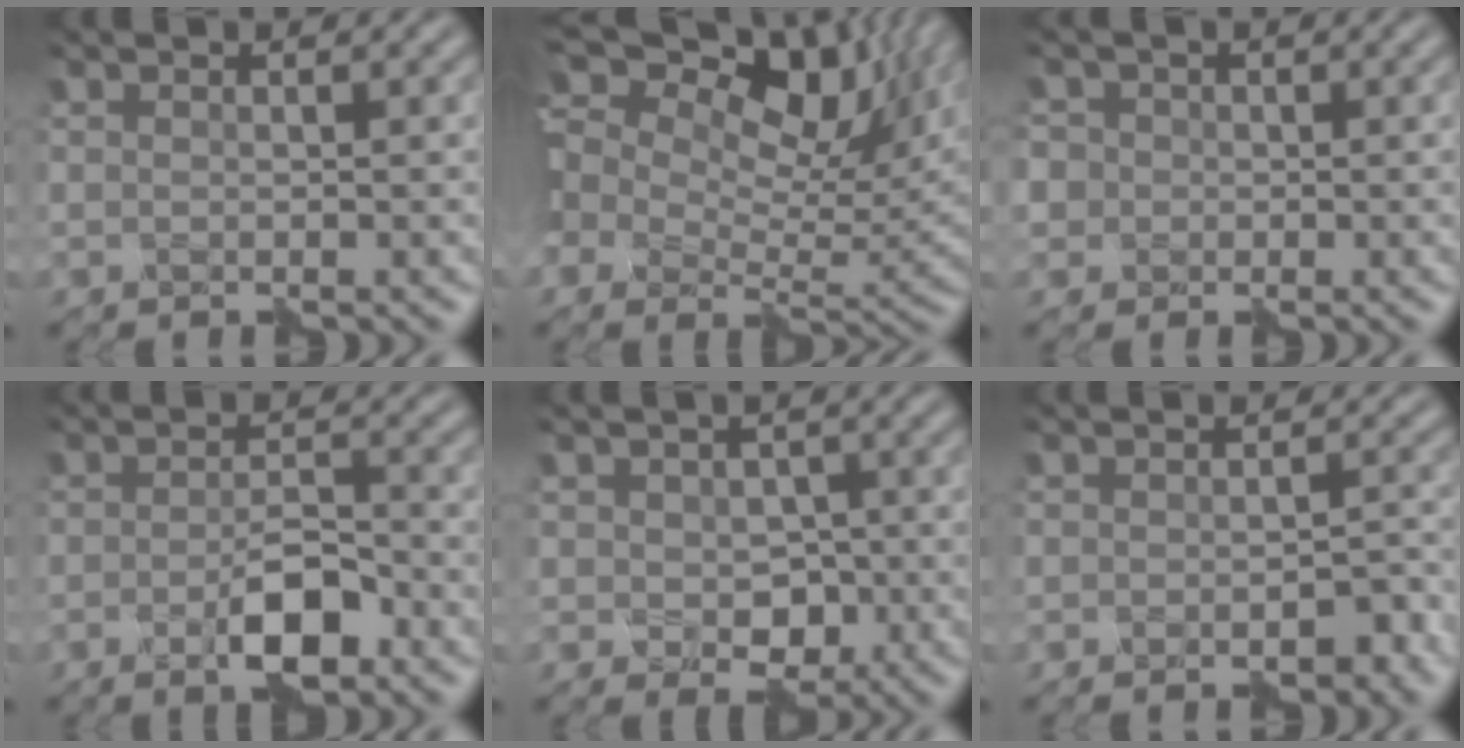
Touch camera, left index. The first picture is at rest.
{"total": 17.3, "force": [8.3, 9.5, 11.8], "torque": [-0.244, 0.058, 0.122]}
{"total": 3.1, "force": [0.2, 3.0, 0.6], "torque": [-0.015, 0.016, -0.005]}
{"total": 3.7, "force": [-2.0, 1.4, 2.8], "torque": [-0.046, -0.001, -0.037]}
{"total": 3.2, "force": [-0.9, 2.5, 1.7], "torque": [-0.029, -0.007, -0.012]}
{"total": 1.8, "force": [-1.2, 0.8, 1.0], "torque": [-0.009, -0.002, -0.018]}